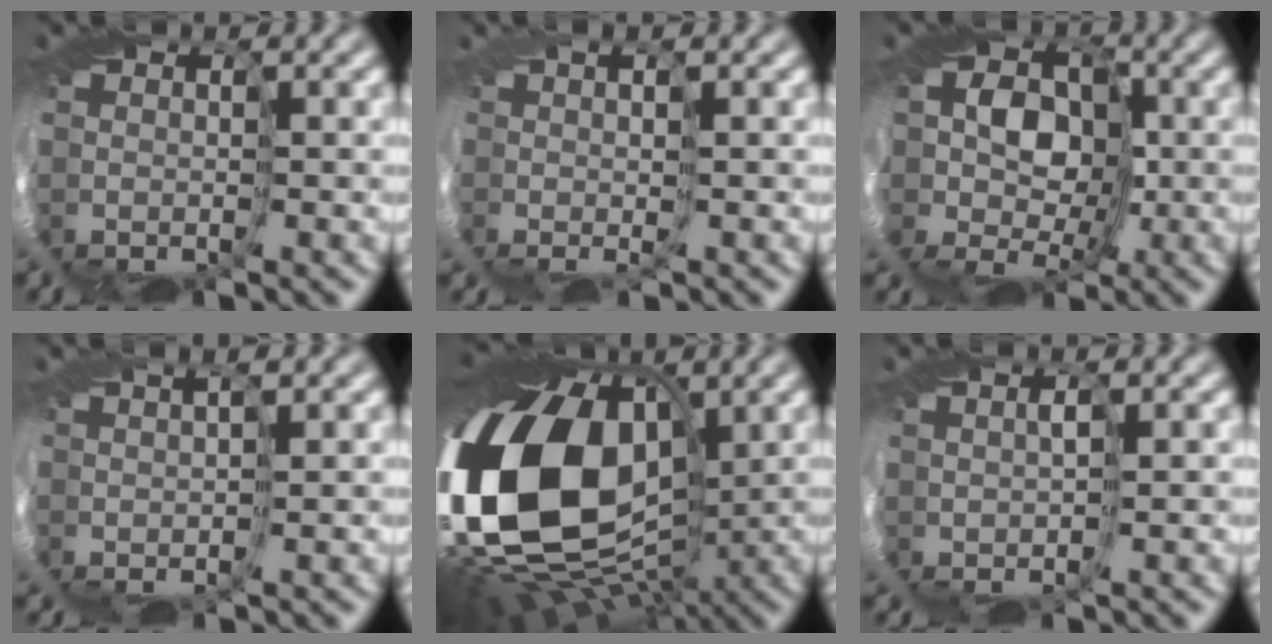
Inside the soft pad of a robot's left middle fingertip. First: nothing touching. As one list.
[{"total": 2.5, "force": [0.3, -2.5, -0.5], "torque": [0.022, 0.004, -0.017]}, {"total": 6.3, "force": [0.5, 5.2, 3.6], "torque": [-0.020, 0.029, -0.045]}, {"total": 2.4, "force": [1.1, -2.0, -0.6], "torque": [0.022, 0.019, -0.001]}, {"total": 16.6, "force": [0.2, 10.7, 12.7], "torque": [-0.262, -0.046, -0.004]}, {"total": 2.2, "force": [0.4, -2.0, -0.8], "torque": [0.023, 0.013, 0.001]}]